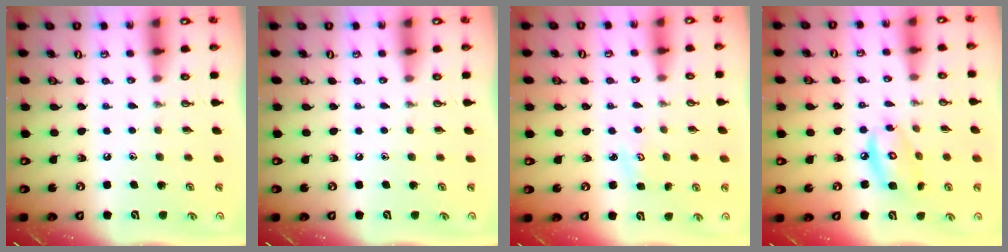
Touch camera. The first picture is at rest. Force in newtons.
{"total": 0.0}
{"total": 2.3, "press": 2.3, "slide": 0.4}
{"total": 9.5, "press": 9.4, "slide": 0.7}